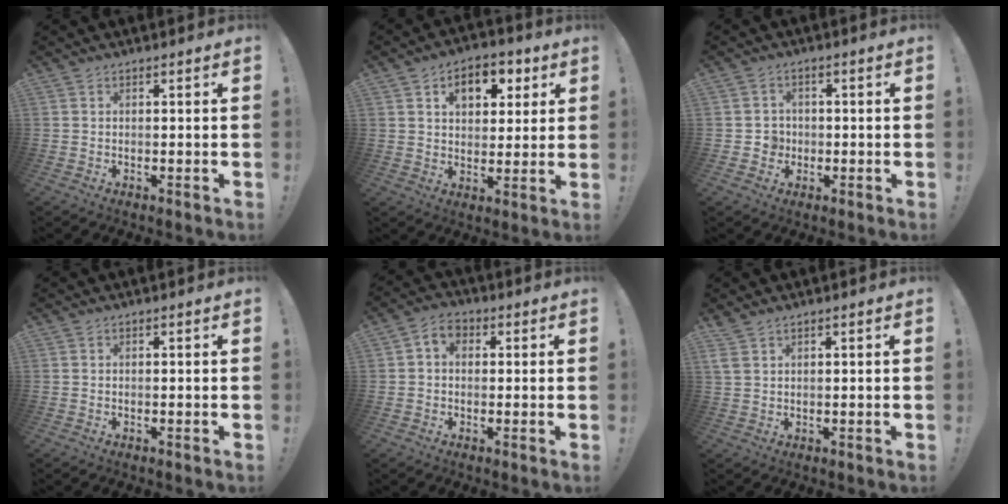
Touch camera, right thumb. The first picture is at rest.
{"total": 9.6, "force": [4.1, 6.7, 5.6], "torque": [-0.063, -0.015, 0.070]}
{"total": 3.9, "force": [-0.5, 3.8, 1.0], "torque": [-0.028, 0.002, -0.010]}
{"total": 0.0}
{"total": 4.4, "force": [0.6, 3.3, 2.8], "torque": [-0.044, 0.003, 0.012]}
{"total": 2.8, "force": [1.9, 1.2, 1.6], "torque": [-0.038, -0.004, 0.039]}